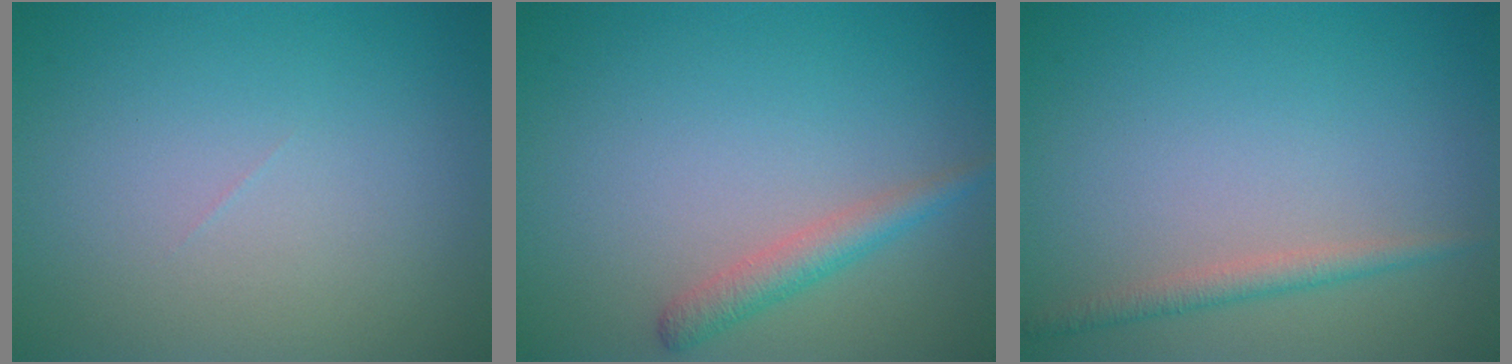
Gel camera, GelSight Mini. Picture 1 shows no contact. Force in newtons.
{"total": 2.2, "press": 2.2, "slide": 0.1}
{"total": 1.7, "press": 1.7, "slide": 0.1}